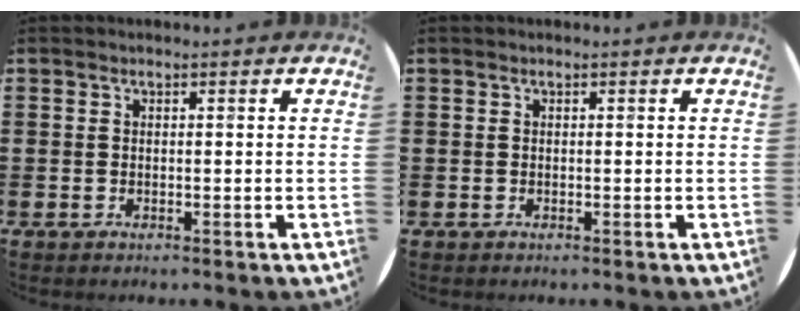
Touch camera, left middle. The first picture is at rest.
{"total": 0.0}